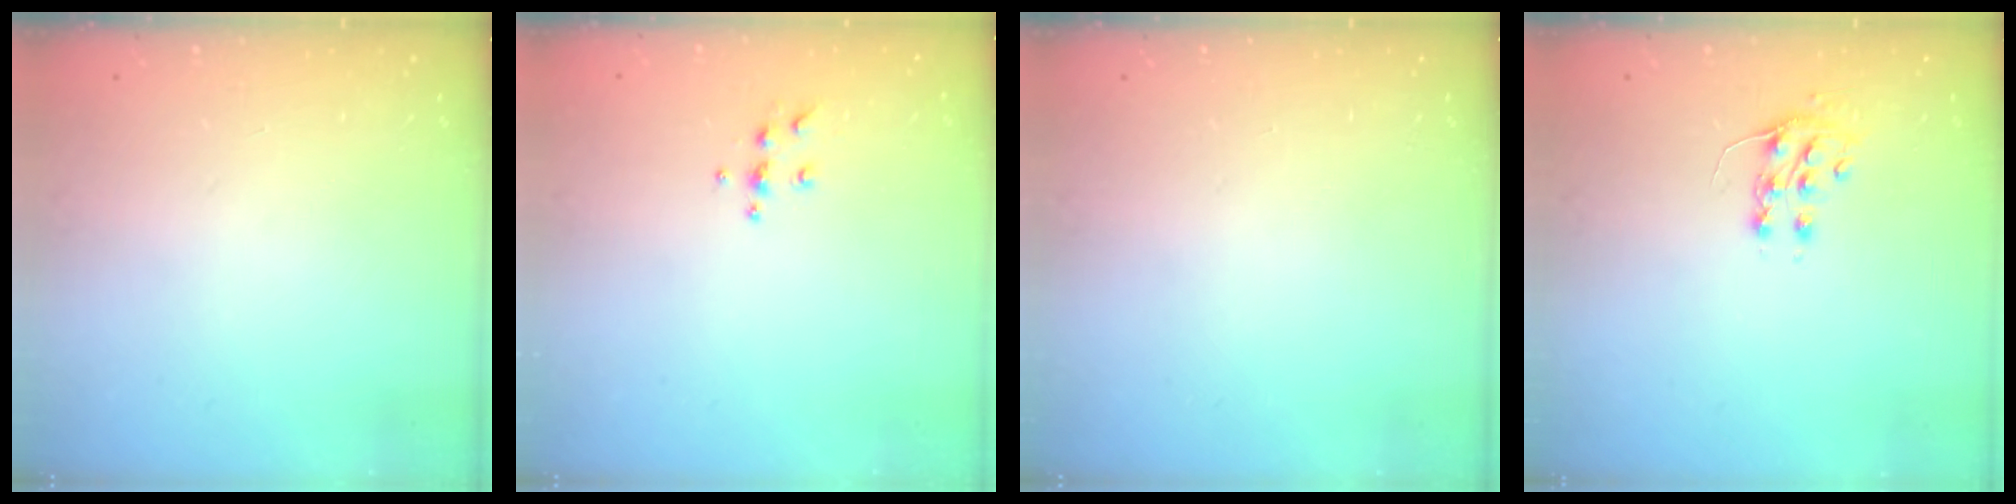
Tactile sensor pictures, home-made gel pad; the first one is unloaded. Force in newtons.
{"total": 5.6, "press": 5.6, "slide": 0.4}
{"total": 0.0}
{"total": 7.3, "press": 7.3, "slide": 0.4}